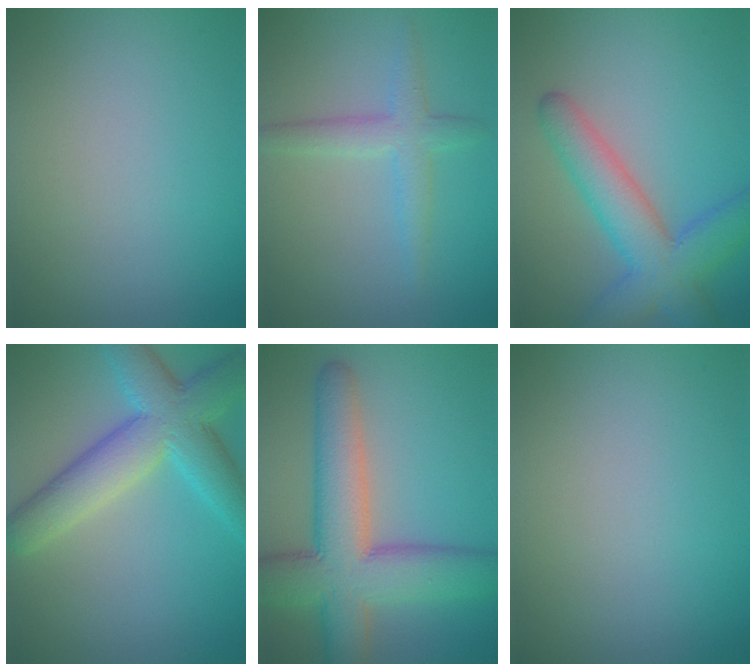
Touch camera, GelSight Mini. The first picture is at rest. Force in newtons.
{"total": 2.7, "press": 2.7, "slide": 0.1}
{"total": 6.7, "press": 6.7, "slide": 0.2}
{"total": 7.9, "press": 7.9, "slide": 0.0}
{"total": 10.0, "press": 9.9, "slide": 0.5}
{"total": 0.0}